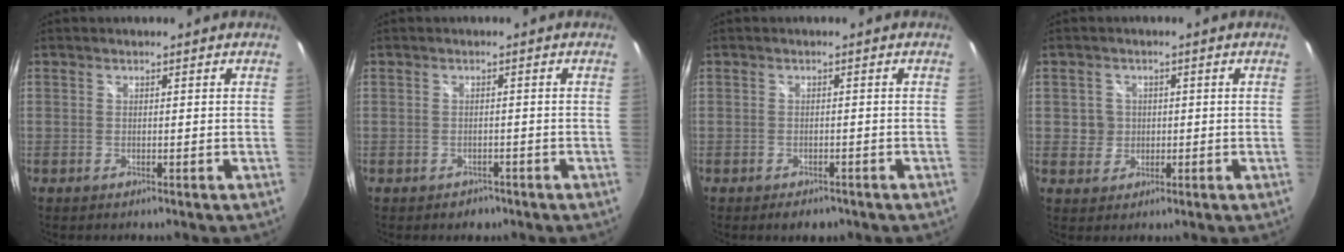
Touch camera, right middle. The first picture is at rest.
{"total": 2.3, "force": [-1.5, 1.6, 0.6], "torque": [-0.015, -0.005, -0.019]}
{"total": 3.3, "force": [-2.3, 1.7, 1.5], "torque": [-0.027, -0.010, -0.030]}
{"total": 3.4, "force": [0.0, 3.3, 0.5], "torque": [-0.004, 0.008, 0.002]}